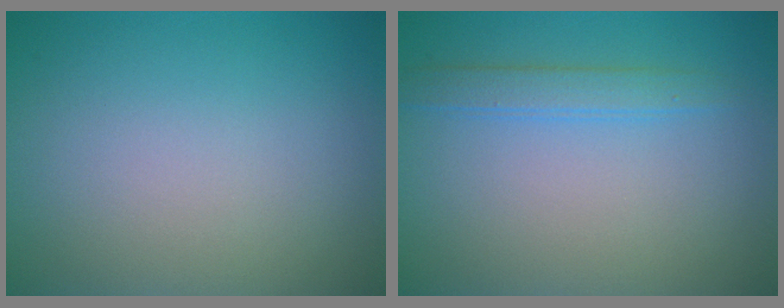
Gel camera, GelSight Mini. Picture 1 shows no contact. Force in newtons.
{"total": 1.9, "press": 1.9, "slide": 0.1}